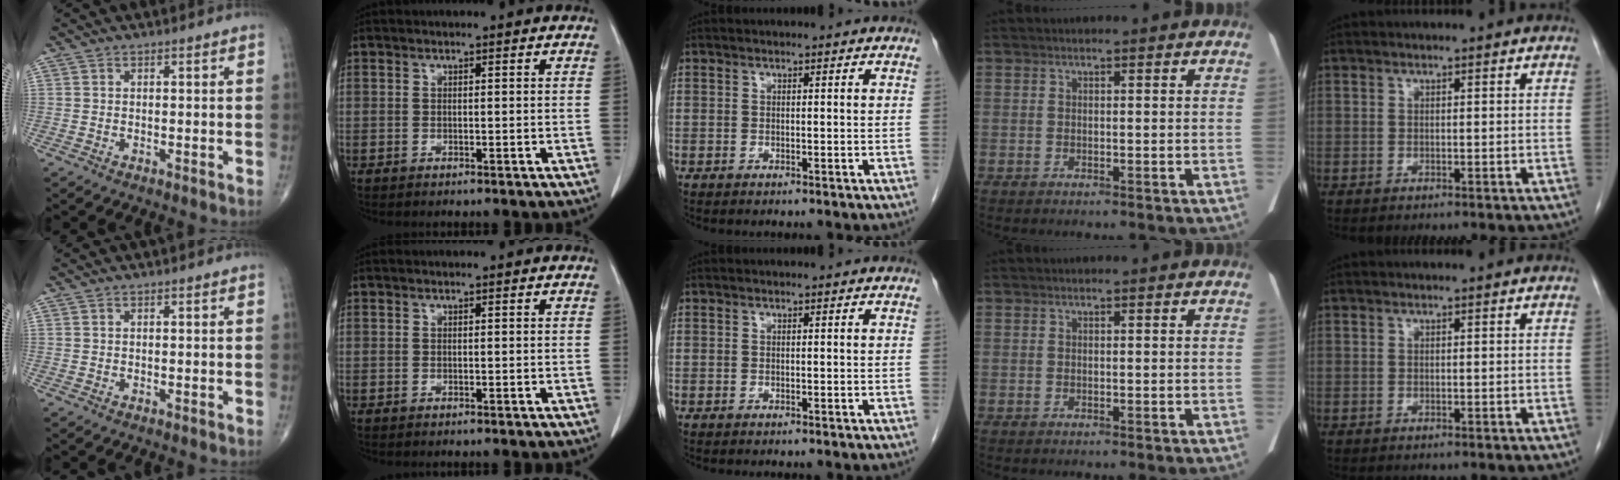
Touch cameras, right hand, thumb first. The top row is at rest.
{}